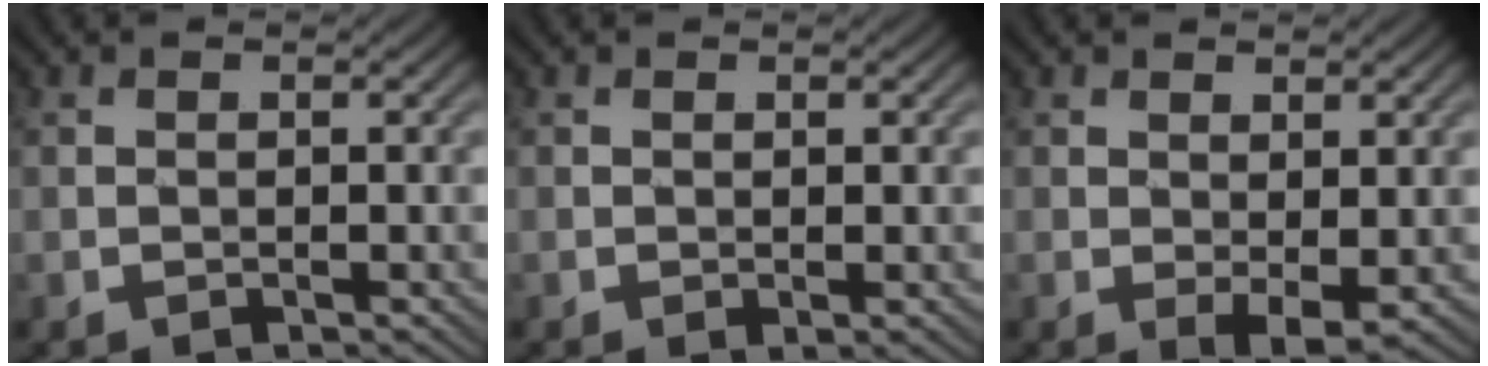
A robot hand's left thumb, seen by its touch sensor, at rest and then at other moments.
{"total": 0.6, "force": [0.0, 0.1, 0.6], "torque": [-0.011, -0.004, 0.000]}
{"total": 2.1, "force": [0.5, 0.8, 1.9], "torque": [-0.037, -0.006, 0.014]}